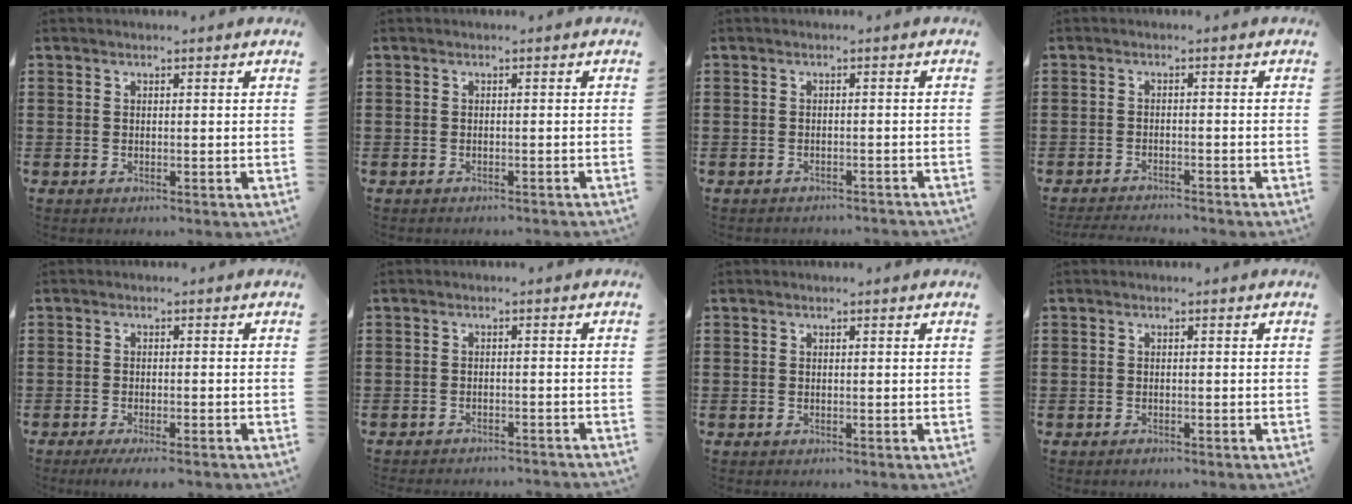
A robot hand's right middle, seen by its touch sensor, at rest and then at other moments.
{"total": 0.6, "force": [-0.5, -0.1, 0.1], "torque": [-0.004, -0.003, -0.010]}
{"total": 1.2, "force": [-1.2, 0.0, 0.0], "torque": [-0.006, 0.000, -0.024]}
{"total": 2.4, "force": [-2.3, 0.0, 0.2], "torque": [-0.008, -0.002, -0.048]}
{"total": 2.1, "force": [-1.8, 0.0, 1.0], "torque": [-0.025, -0.003, -0.036]}
{"total": 1.8, "force": [-1.8, 0.0, 0.0], "torque": [-0.006, 0.000, -0.038]}
{"total": 0.0}
{"total": 0.7, "force": [-0.6, 0.2, 0.2], "torque": [-0.005, -0.002, -0.012]}